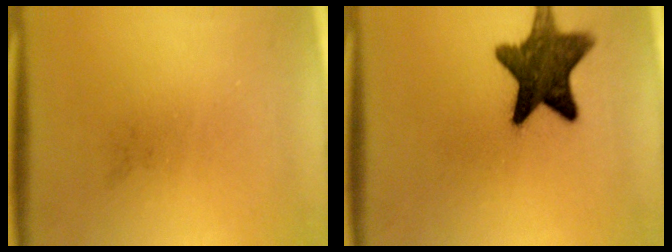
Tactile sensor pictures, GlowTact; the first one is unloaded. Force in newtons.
{"total": 12.3}